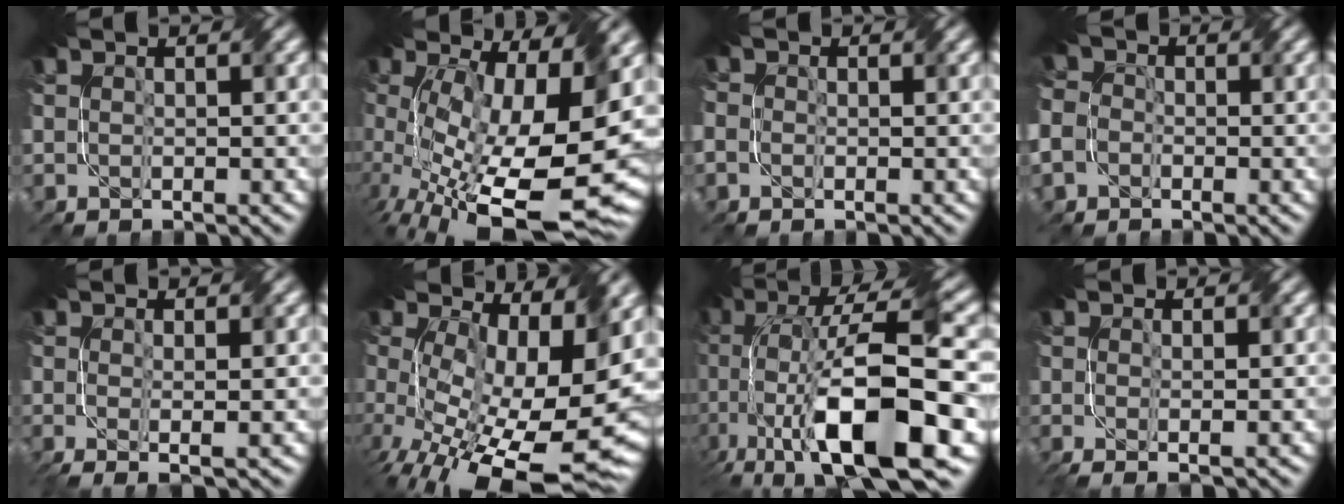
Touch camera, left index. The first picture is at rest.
{"total": 16.6, "force": [-1.5, 7.2, 14.9], "torque": [-0.245, -0.030, -0.010]}
{"total": 1.9, "force": [0.0, 1.7, 0.8], "torque": [-0.021, 0.003, -0.006]}
{"total": 7.2, "force": [-2.8, 6.0, 2.8], "torque": [-0.076, -0.005, -0.075]}
{"total": 2.8, "force": [-0.4, 0.7, 2.7], "torque": [-0.044, -0.006, -0.007]}
{"total": 16.6, "force": [-1.8, 8.0, 14.4], "torque": [-0.238, -0.051, 0.005]}
{"total": 15.0, "force": [-3.8, 6.0, 13.3], "torque": [-0.228, 0.008, -0.064]}
{"total": 2.2, "force": [-0.4, 0.5, 2.1], "torque": [-0.033, -0.006, -0.007]}